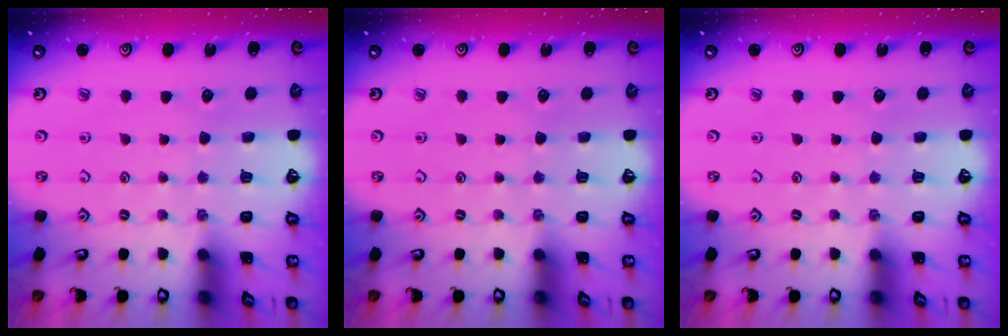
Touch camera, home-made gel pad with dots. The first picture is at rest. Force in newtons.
{"total": 0.0}
{"total": 0.0}